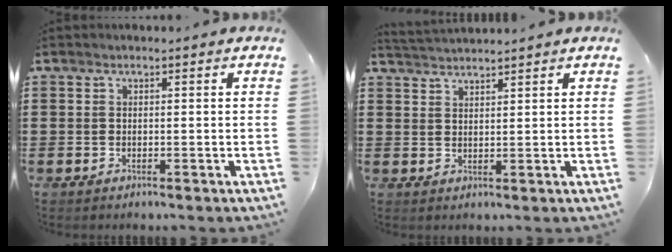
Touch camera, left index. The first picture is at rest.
{"total": 2.0, "force": [1.9, -0.3, -0.2], "torque": [-0.003, -0.002, 0.038]}